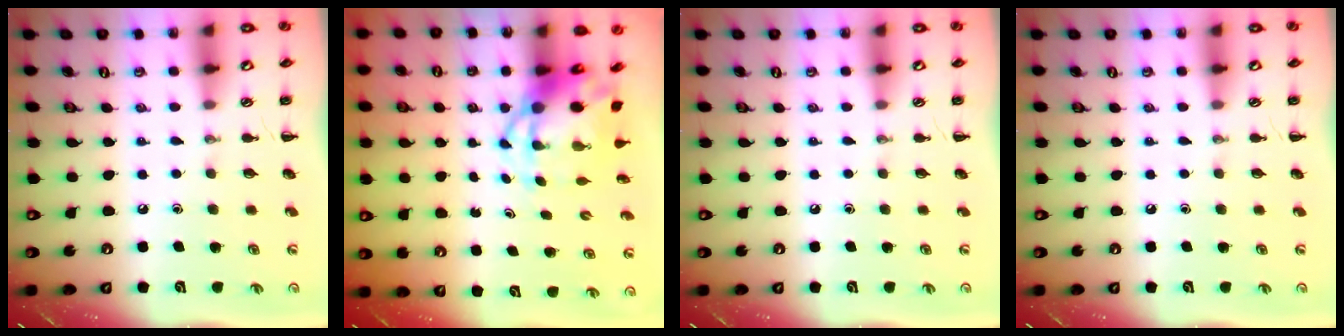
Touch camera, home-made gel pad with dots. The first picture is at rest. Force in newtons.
{"total": 6.6, "press": 6.3, "slide": 1.8}
{"total": 0.0}
{"total": 0.0}